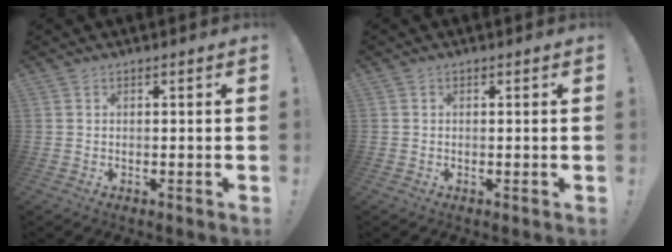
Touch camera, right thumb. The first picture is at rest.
{"total": 0.0}